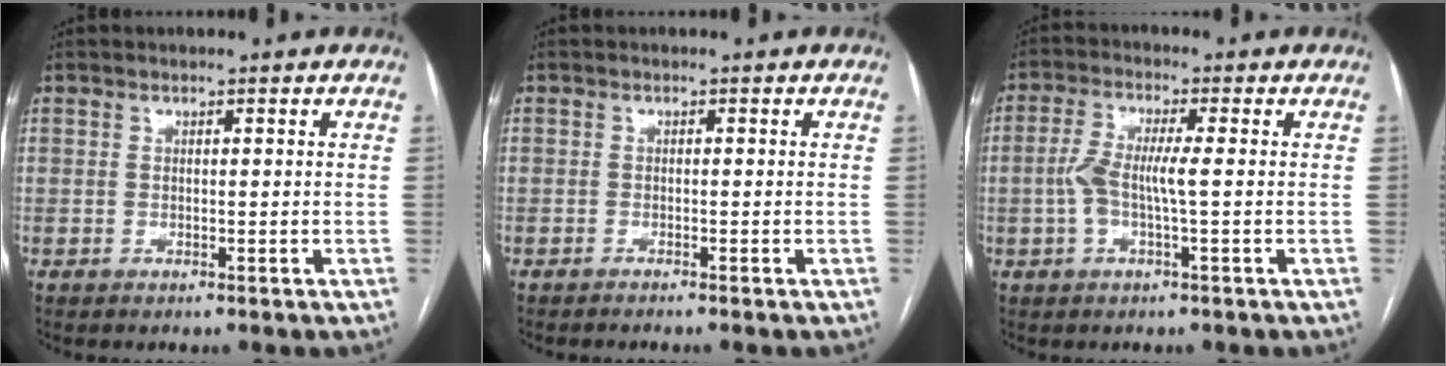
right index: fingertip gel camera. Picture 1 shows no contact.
{"total": 1.4, "force": [-1.3, -0.2, 0.5], "torque": [-0.008, 0.001, -0.017]}
{"total": 5.3, "force": [-0.6, 0.7, 5.2], "torque": [-0.118, 0.013, -0.013]}